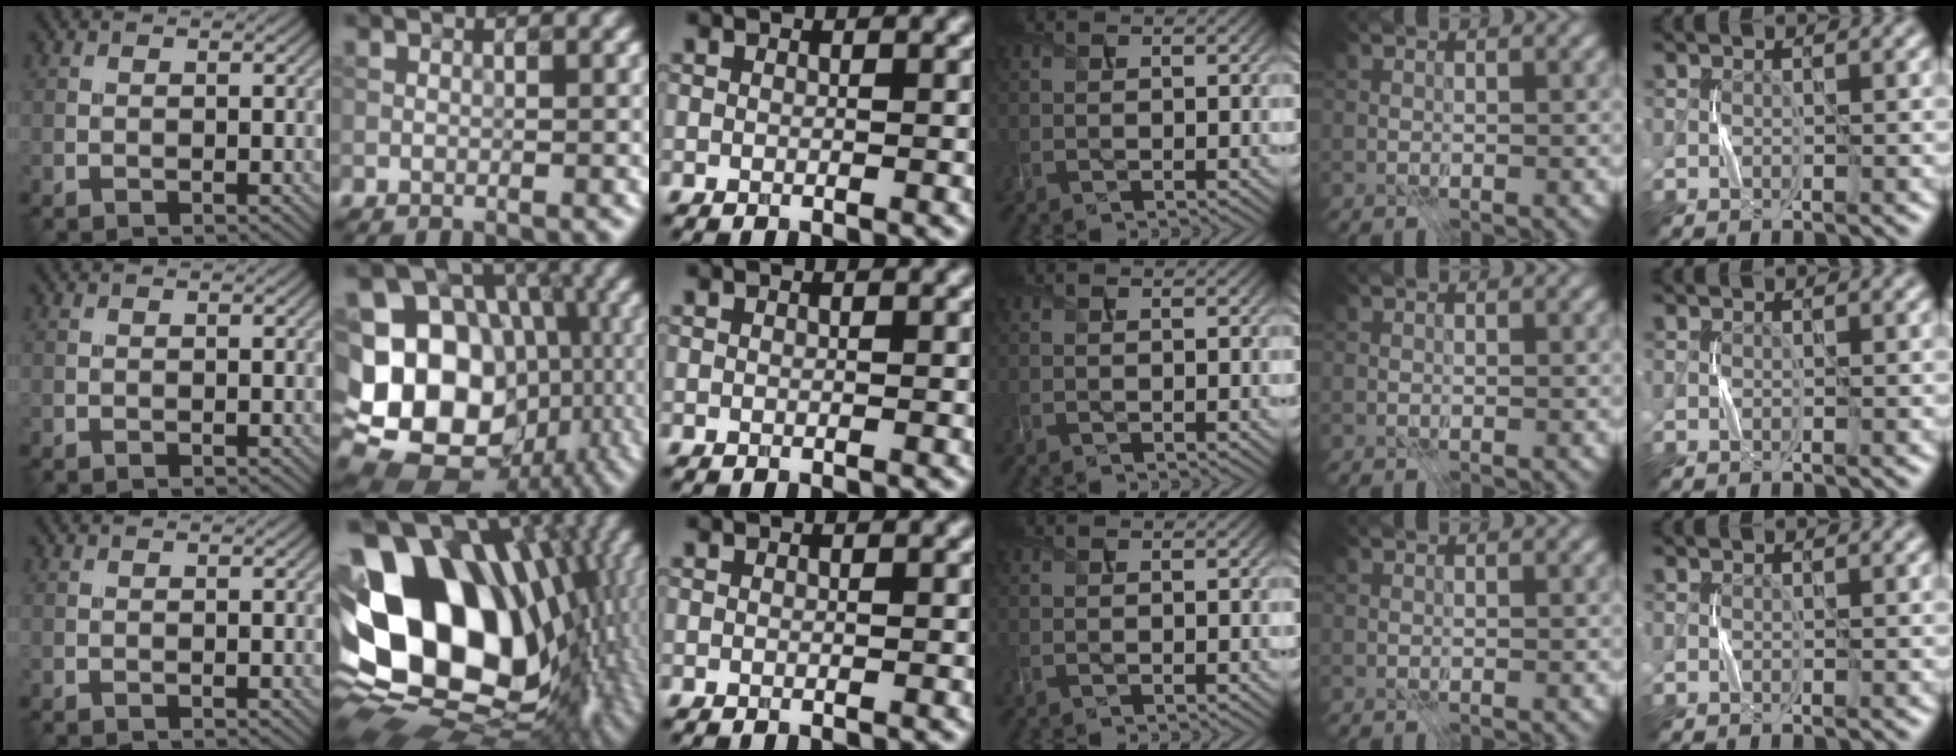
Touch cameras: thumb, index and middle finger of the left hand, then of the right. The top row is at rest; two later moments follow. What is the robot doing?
{"motion": "press", "object": "joystick"}